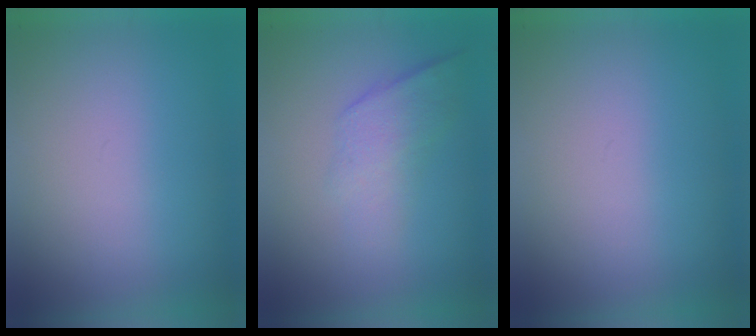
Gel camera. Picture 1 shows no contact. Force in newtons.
{"total": 2.2}
{"total": 0.0}